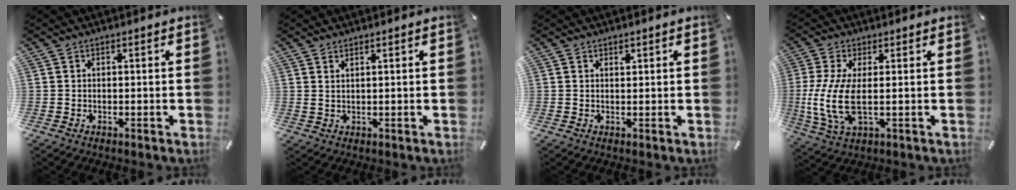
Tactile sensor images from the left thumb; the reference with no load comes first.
{"total": 1.4, "force": [1.0, 0.0, 0.9], "torque": [-0.019, -0.002, 0.019]}
{"total": 0.7, "force": [0.6, 0.4, 0.2], "torque": [-0.005, -0.002, 0.011]}
{"total": 10.6, "force": [0.0, 3.8, 9.9], "torque": [-0.223, -0.025, -0.001]}